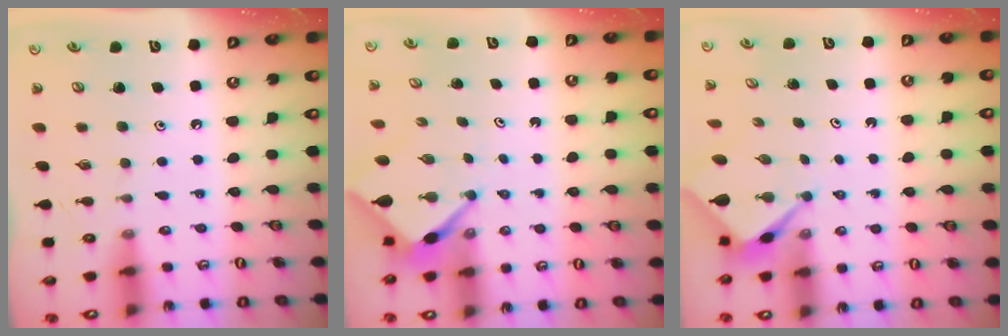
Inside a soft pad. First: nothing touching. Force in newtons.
{"total": 3.4, "press": 3.4, "slide": 0.1}
{"total": 2.7, "press": 2.7, "slide": 0.0}